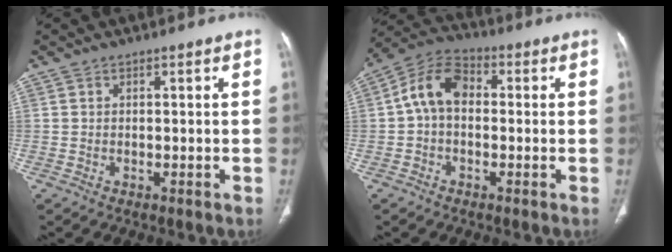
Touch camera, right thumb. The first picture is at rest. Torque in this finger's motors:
{"motor_torque": [0.00, -0.04, 1.09, -0.38, 0.09]}